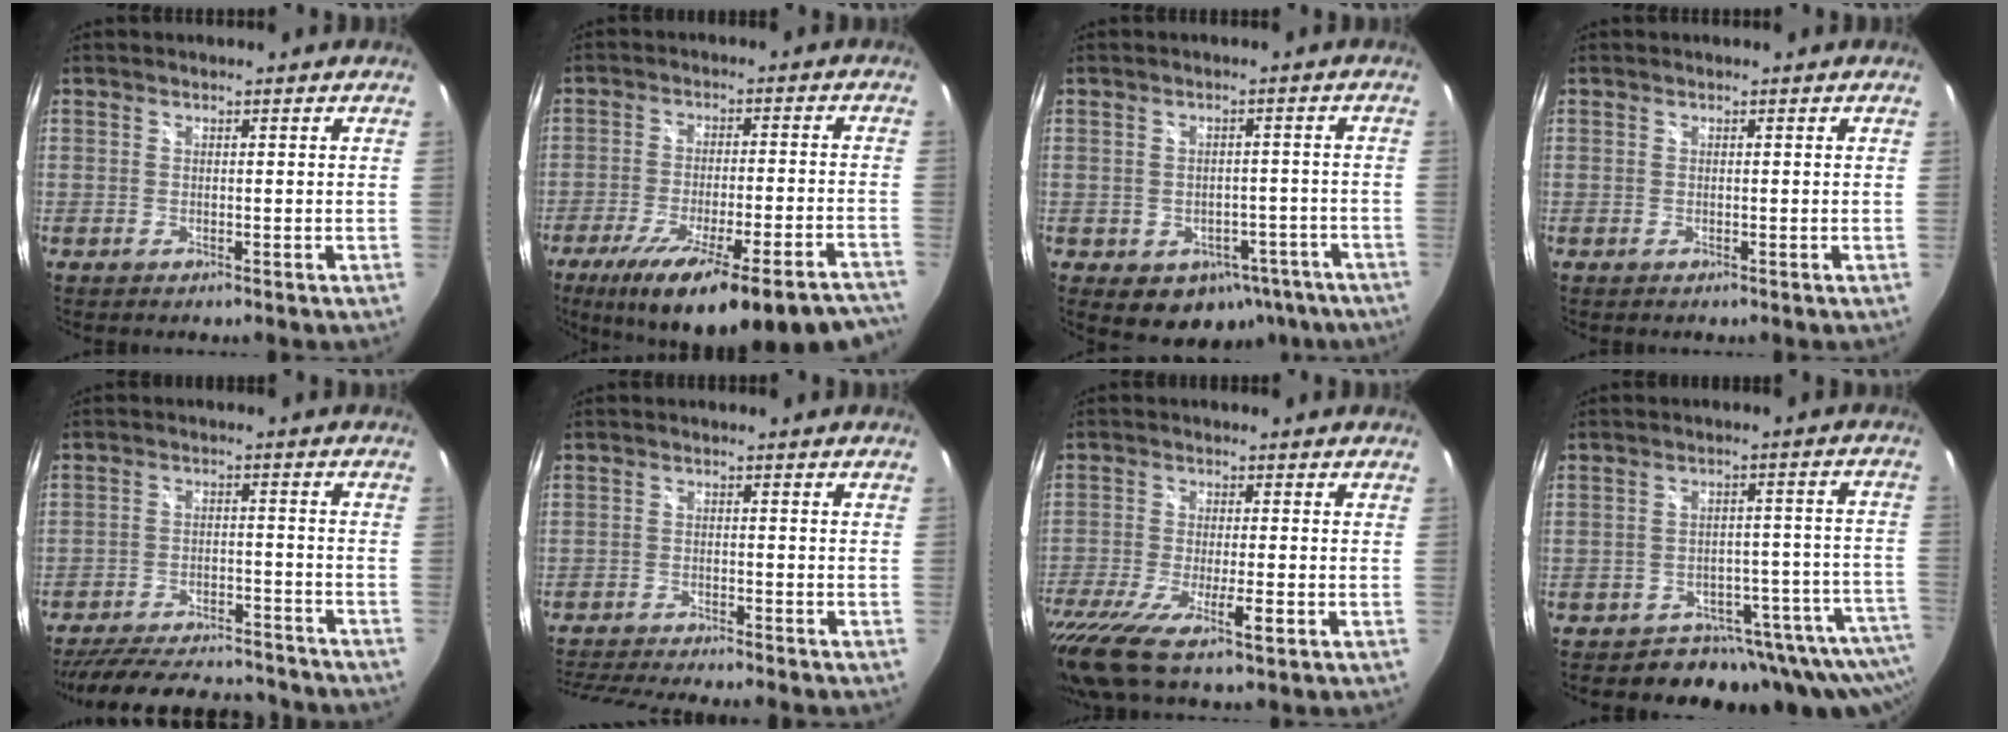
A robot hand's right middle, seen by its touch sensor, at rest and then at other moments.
{"total": 27.0, "force": [-21.5, 4.4, 15.7], "torque": [-0.251, -0.061, -0.299]}
{"total": 10.9, "force": [-6.1, 7.9, 4.6], "torque": [-0.086, 0.019, -0.047]}
{"total": 0.0}
{"total": 23.1, "force": [-20.2, 6.0, 9.5], "torque": [-0.190, -0.007, -0.275]}
{"total": 10.5, "force": [-9.6, 0.2, 4.1], "torque": [-0.103, -0.019, -0.158]}
{"total": 14.8, "force": [-8.8, 3.0, 11.5], "torque": [-0.235, -0.063, -0.152]}
{"total": 17.6, "force": [-14.8, 8.0, 5.2], "torque": [-0.047, 0.028, -0.188]}